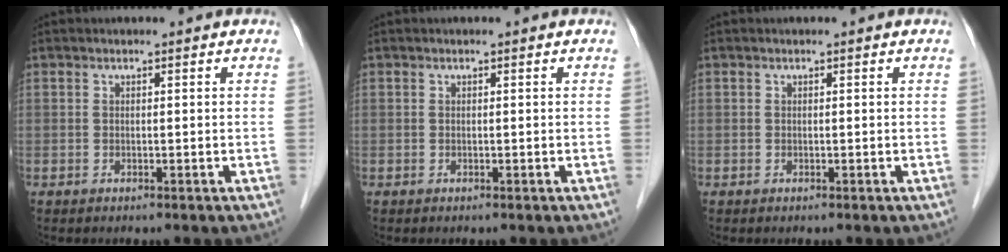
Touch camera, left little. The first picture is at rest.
{"total": 0.0}
{"total": 0.0}